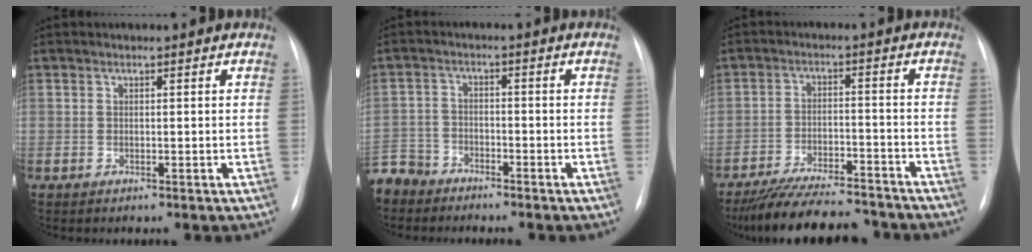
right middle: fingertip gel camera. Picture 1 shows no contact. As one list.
[{"total": 7.4, "force": [-6.4, 3.7, 0.5], "torque": [-0.016, -0.002, -0.125]}, {"total": 15.8, "force": [-14.3, 3.2, 6.1], "torque": [-0.110, 0.000, -0.212]}]